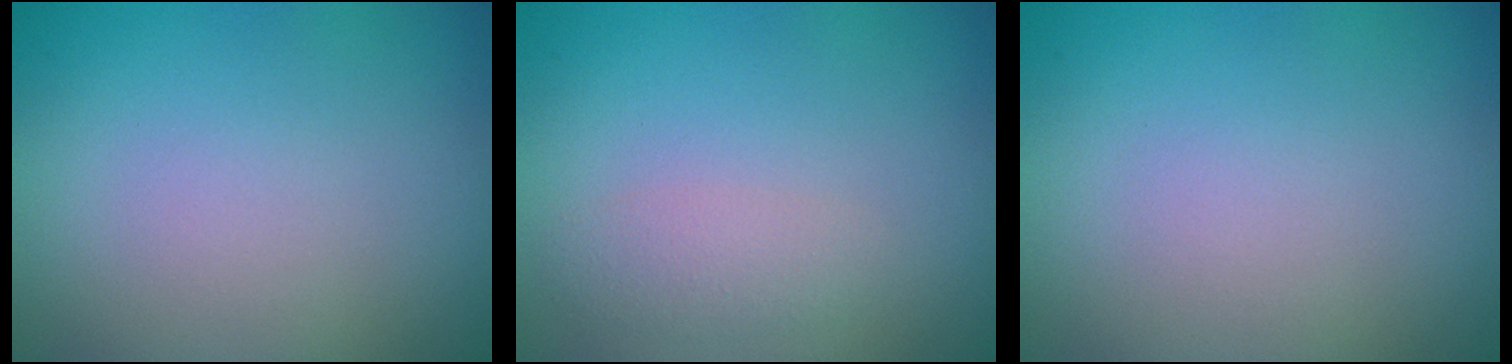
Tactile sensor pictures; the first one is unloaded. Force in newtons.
{"total": 1.5, "press": 1.5, "slide": 0.1}
{"total": 0.0}